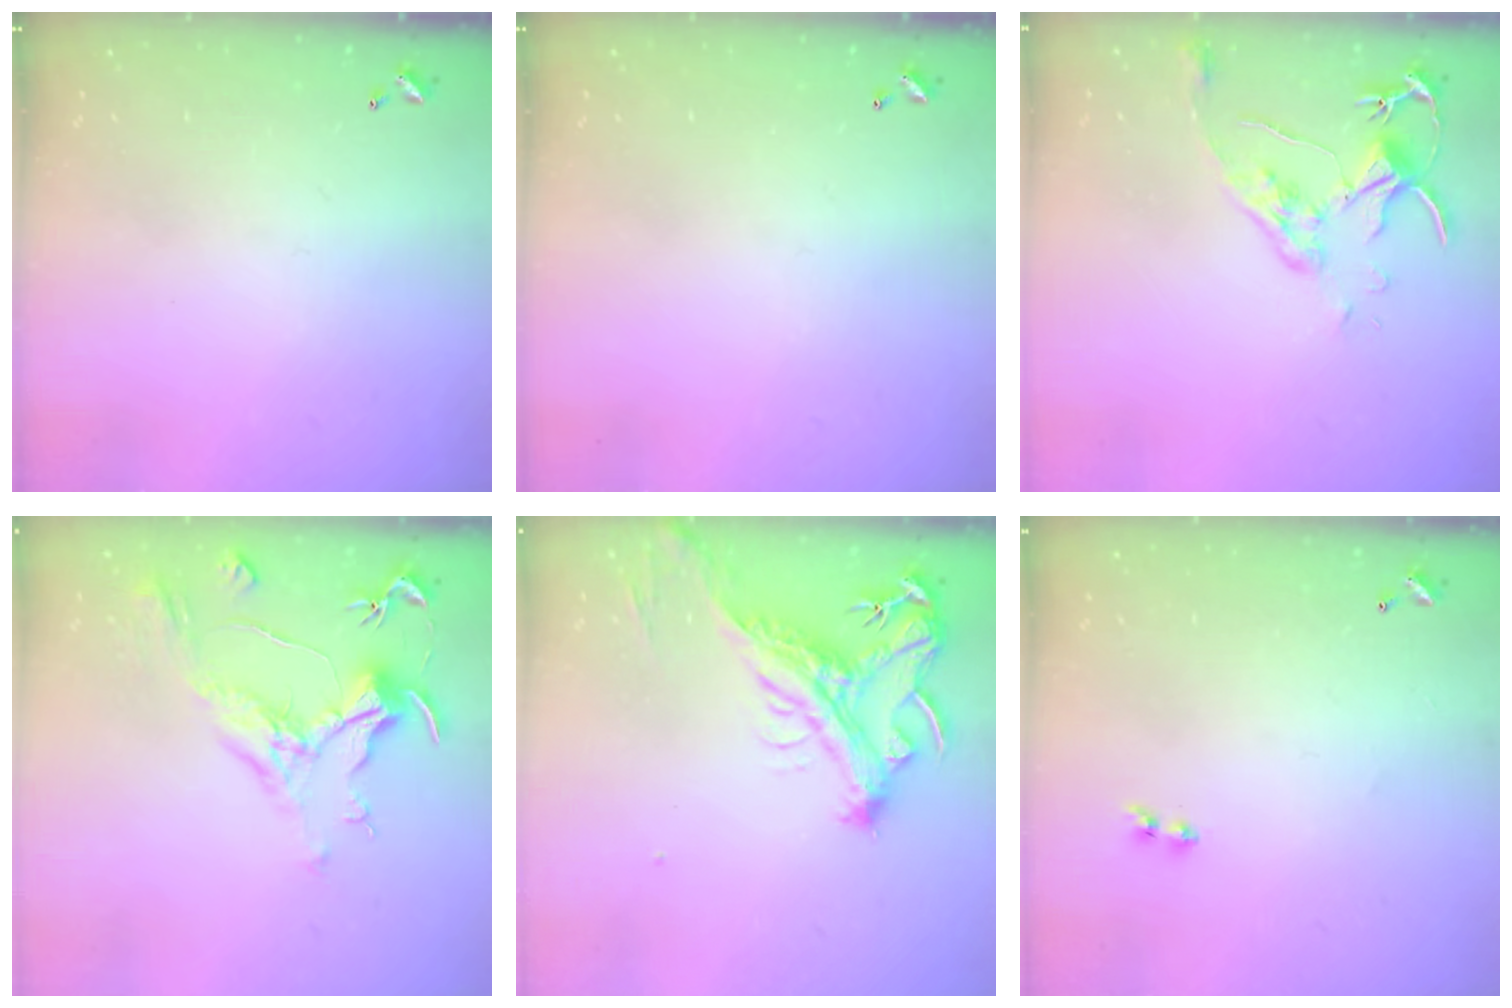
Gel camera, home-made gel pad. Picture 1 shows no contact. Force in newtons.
{"total": 0.0}
{"total": 9.0, "press": 9.0, "slide": 0.9}
{"total": 1.1, "press": 0.1, "slide": 1.1}
{"total": 4.6, "press": 4.3, "slide": 1.4}
{"total": 1.1, "press": 0.9, "slide": 0.6}